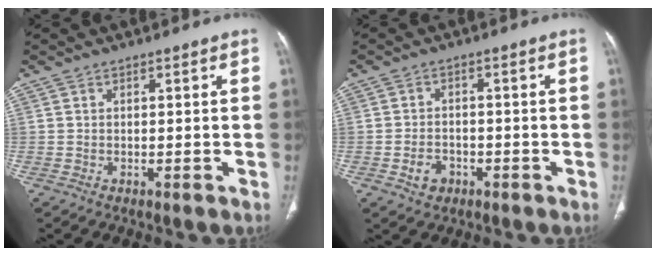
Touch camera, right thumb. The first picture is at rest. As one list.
[{"total": 3.8, "force": [-1.7, 3.0, 1.8], "torque": [-0.024, 0.014, -0.024]}]